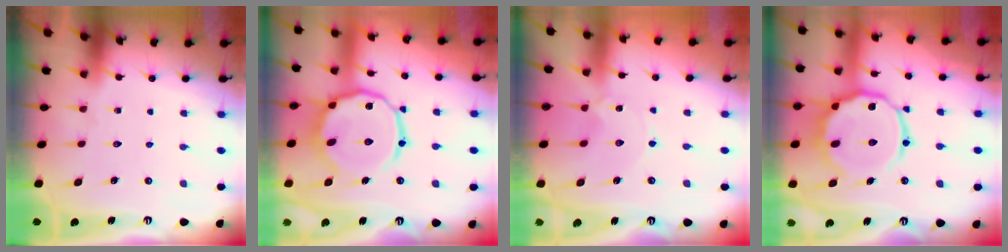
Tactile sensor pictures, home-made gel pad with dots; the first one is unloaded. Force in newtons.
{"total": 16.1, "press": 16.0, "slide": 1.3}
{"total": 0.0}
{"total": 14.5, "press": 14.5, "slide": 1.4}